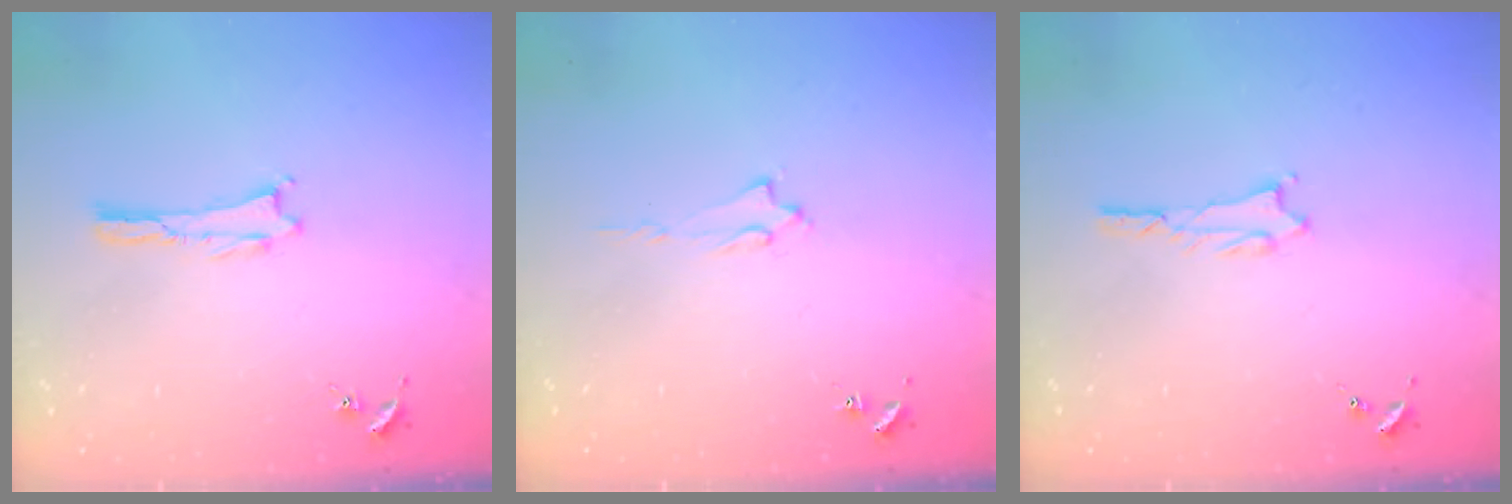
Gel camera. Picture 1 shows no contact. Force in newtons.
{"total": 1.7, "press": 1.6, "slide": 0.2}
{"total": 1.0, "press": 1.0, "slide": 0.1}